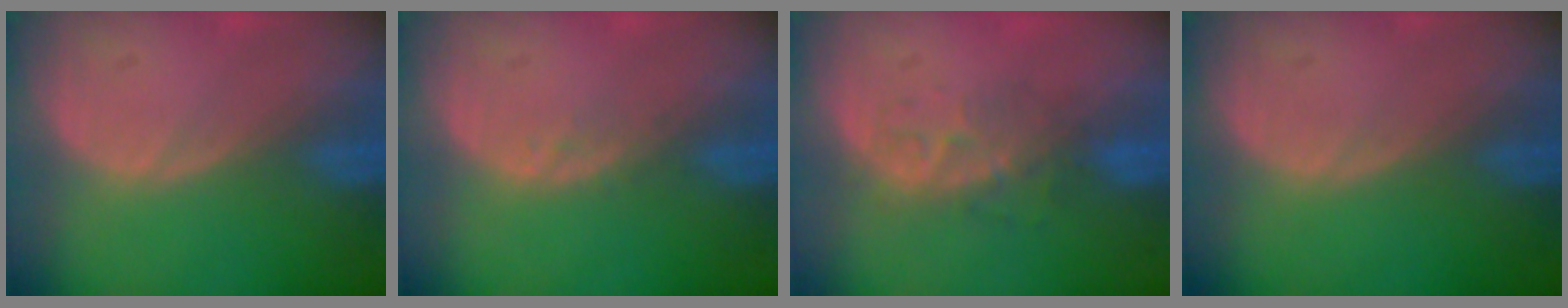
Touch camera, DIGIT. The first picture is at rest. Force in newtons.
{"total": 1.0, "press": 1.0, "slide": 0.2}
{"total": 4.1, "press": 4.0, "slide": 1.2}
{"total": 0.0}